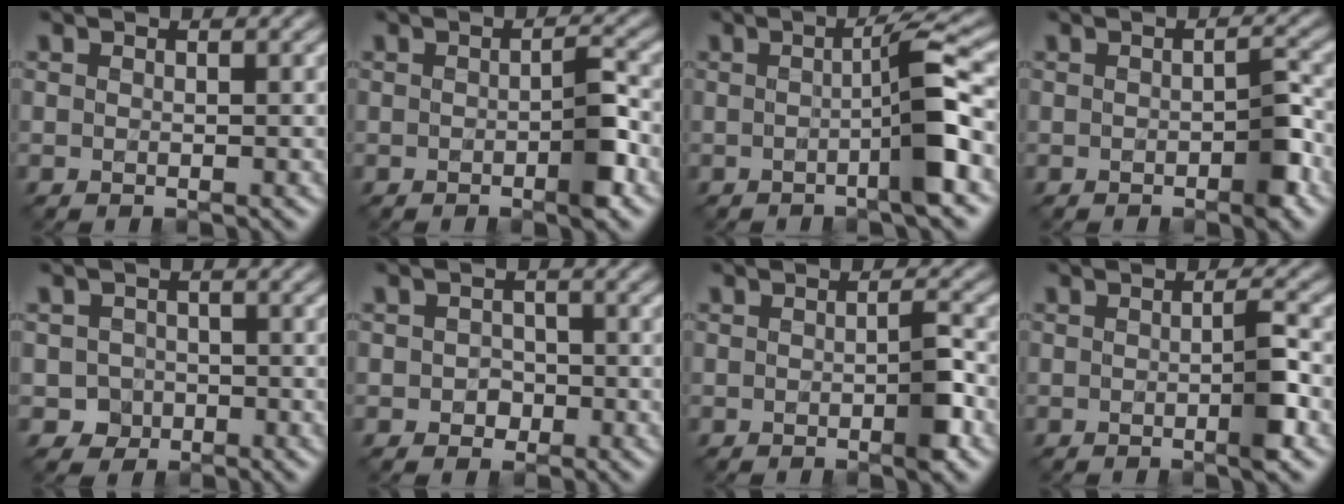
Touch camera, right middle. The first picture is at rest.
{"total": 2.8, "force": [-0.9, 0.5, 2.6], "torque": [-0.039, 0.002, -0.015]}
{"total": 5.2, "force": [-0.9, 0.5, 5.1], "torque": [-0.072, 0.010, -0.026]}
{"total": 2.6, "force": [-1.0, 0.8, 2.2], "torque": [-0.029, 0.003, -0.016]}
{"total": 1.9, "force": [-0.6, 1.8, 0.3], "torque": [0.006, -0.001, -0.012]}
{"total": 1.5, "force": [-0.4, 1.4, 0.6], "torque": [-0.005, -0.001, -0.009]}
{"total": 2.5, "force": [-0.7, 0.4, 2.3], "torque": [-0.035, 0.000, -0.012]}
{"total": 2.6, "force": [-0.6, 0.3, 2.5], "torque": [-0.040, 0.001, -0.011]}